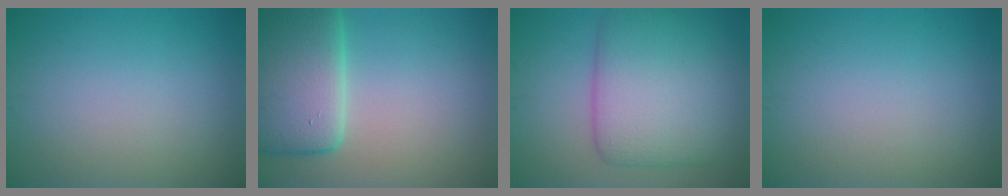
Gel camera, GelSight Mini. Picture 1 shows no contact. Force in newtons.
{"total": 9.0, "press": 8.9, "slide": 0.6}
{"total": 9.0, "press": 9.0, "slide": 0.4}
{"total": 0.0}